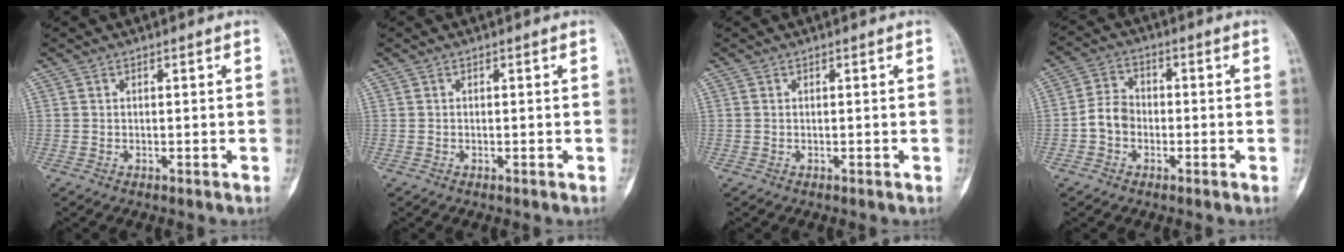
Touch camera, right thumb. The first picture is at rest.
{"total": 0.0}
{"total": 0.0}
{"total": 5.4, "force": [-1.5, 4.3, 2.9], "torque": [-0.042, 0.022, -0.038]}